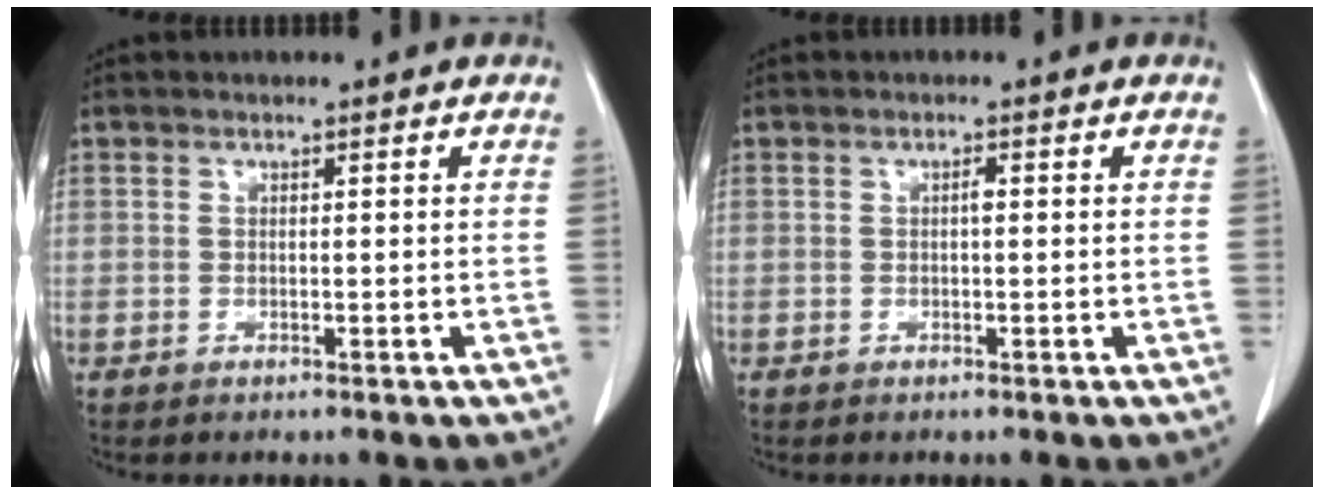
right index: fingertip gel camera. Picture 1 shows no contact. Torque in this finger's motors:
{"motor_torque": [0.15, -0.11, 0.02, 0.02]}